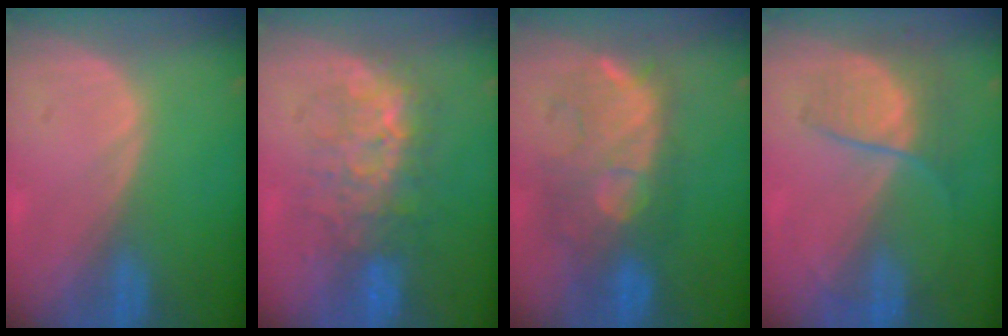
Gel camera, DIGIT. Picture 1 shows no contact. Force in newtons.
{"total": 8.0, "press": 7.8, "slide": 1.9}
{"total": 9.4, "press": 9.2, "slide": 1.9}
{"total": 6.7, "press": 6.0, "slide": 3.1}